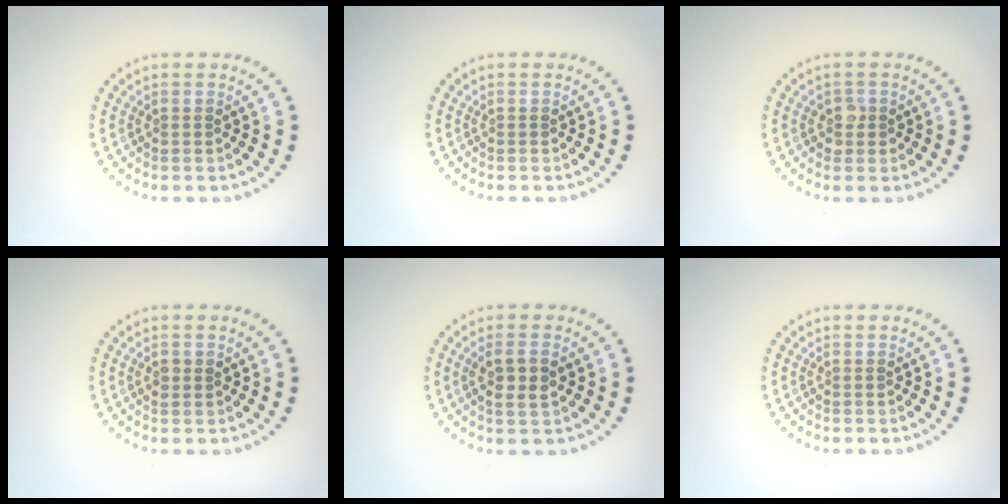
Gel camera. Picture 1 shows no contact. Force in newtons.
{"total": 0.0}
{"total": 1.4, "press": 1.3, "slide": 0.6}
{"total": 1.0, "press": 1.0, "slide": 0.1}
{"total": 2.5, "press": 2.4, "slide": 0.5}
{"total": 0.0}